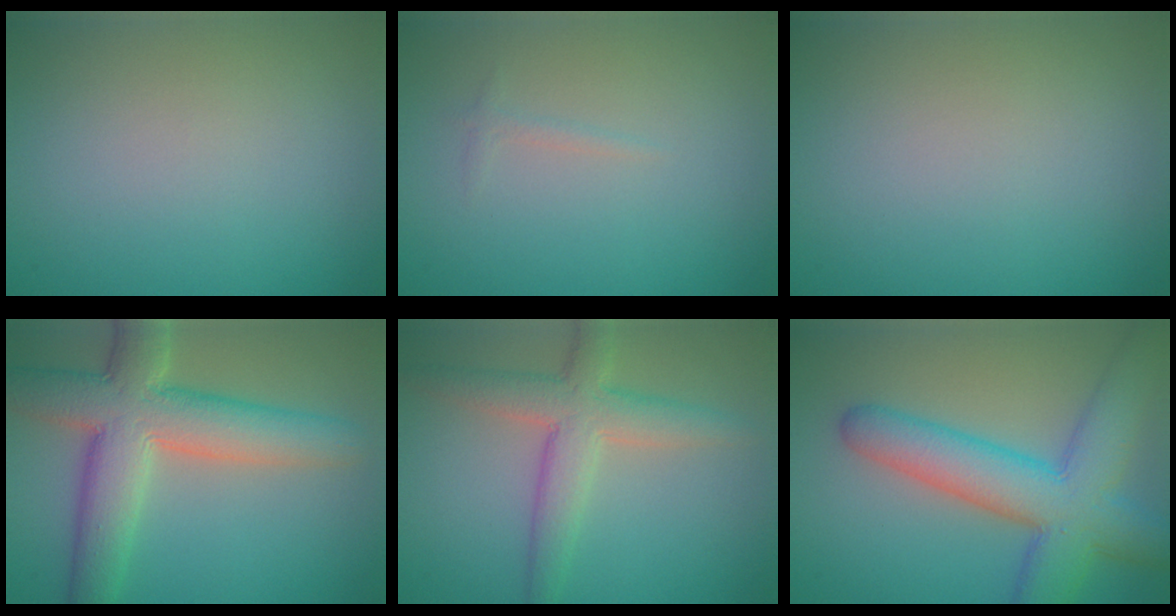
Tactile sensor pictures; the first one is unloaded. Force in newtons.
{"total": 0.6, "press": 0.6, "slide": 0.1}
{"total": 0.0}
{"total": 9.1, "press": 9.1, "slide": 0.6}
{"total": 4.8, "press": 4.8, "slide": 0.1}
{"total": 8.7, "press": 8.7, "slide": 0.2}